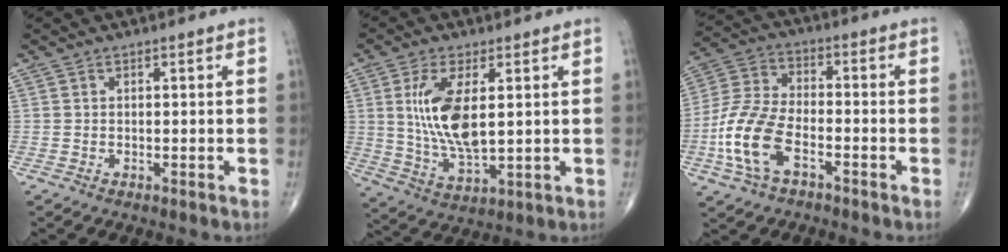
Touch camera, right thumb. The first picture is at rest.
{"total": 12.2, "force": [2.3, 5.1, 10.9], "torque": [-0.214, -0.023, 0.052]}
{"total": 12.8, "force": [-5.0, 6.7, 9.7], "torque": [-0.214, 0.026, -0.100]}